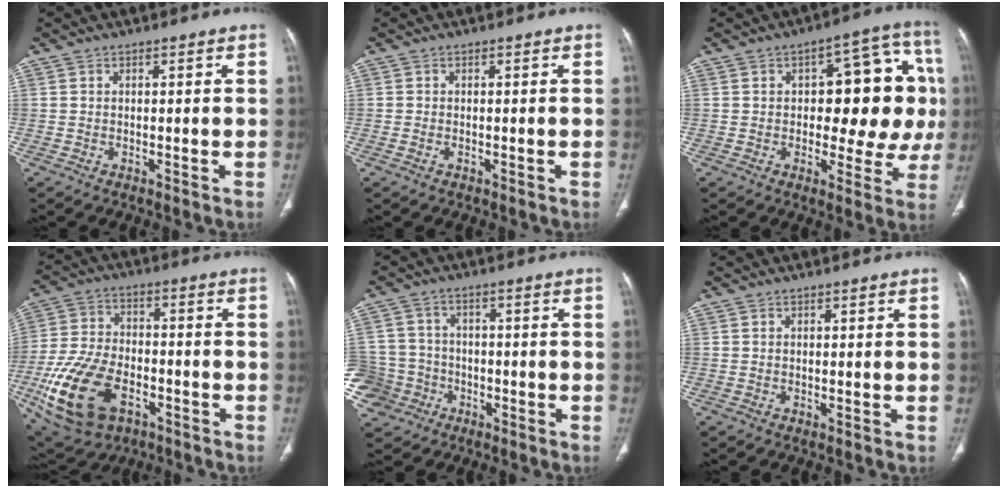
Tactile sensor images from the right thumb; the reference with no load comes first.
{"total": 0.8, "force": [0.3, 0.5, -0.6], "torque": [0.007, 0.005, 0.006]}
{"total": 18.0, "force": [1.1, 8.8, 15.7], "torque": [-0.152, 0.031, 0.014]}
{"total": 18.6, "force": [-7.1, 12.1, 12.2], "torque": [-0.250, 0.023, -0.117]}
{"total": 10.6, "force": [-4.9, 9.2, 2.0], "torque": [-0.048, 0.037, -0.081]}
{"total": 0.0}